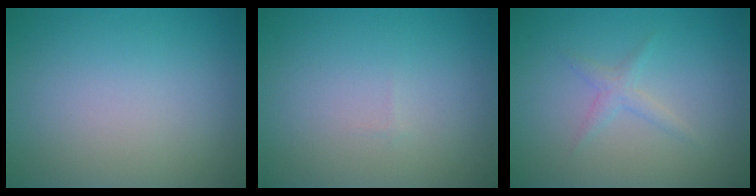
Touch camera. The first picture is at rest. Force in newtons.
{"total": 0.0}
{"total": 1.3, "press": 1.3, "slide": 0.0}